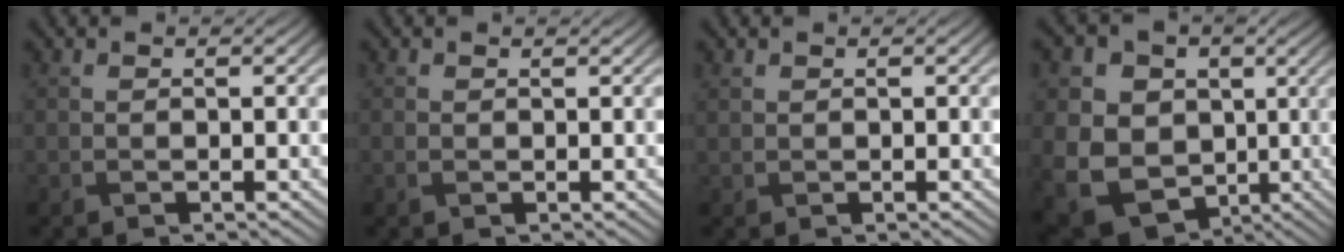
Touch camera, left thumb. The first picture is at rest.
{"total": 0.7, "force": [0.2, 0.5, 0.5], "torque": [-0.011, -0.002, 0.006]}
{"total": 0.7, "force": [0.6, 0.3, 0.2], "torque": [-0.011, -0.001, 0.015]}
{"total": 15.6, "force": [1.4, 13.4, 7.9], "torque": [-0.224, 0.005, 0.022]}